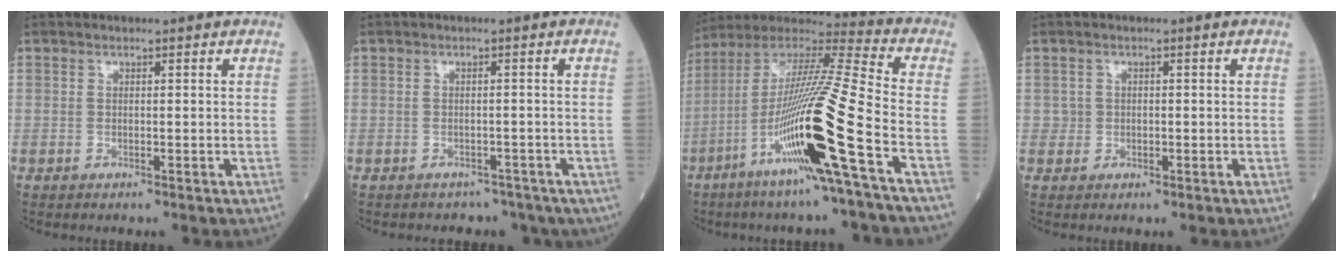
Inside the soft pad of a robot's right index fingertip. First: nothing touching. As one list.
[{"total": 4.5, "force": [-3.3, 3.1, 0.3], "torque": [0.007, 0.016, -0.039]}, {"total": 20.7, "force": [-8.0, -1.2, 19.0], "torque": [-0.392, -0.029, -0.161]}, {"total": 1.3, "force": [-0.1, 1.3, 0.1], "torque": [0.001, 0.004, -0.003]}]